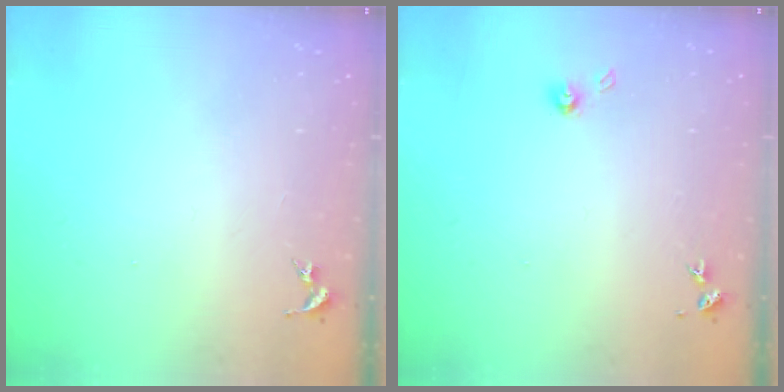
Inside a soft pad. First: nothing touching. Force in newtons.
{"total": 3.9, "press": 3.8, "slide": 0.4}